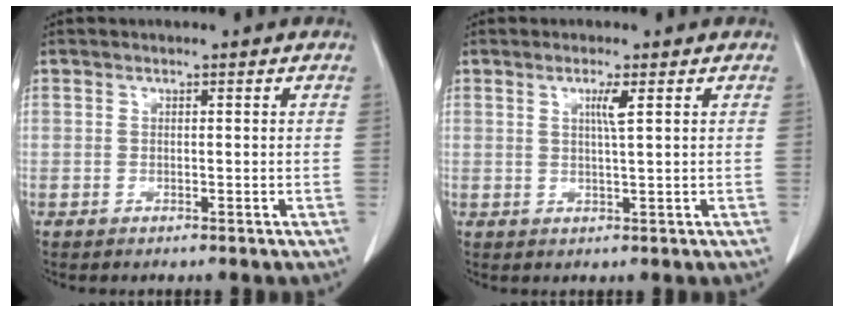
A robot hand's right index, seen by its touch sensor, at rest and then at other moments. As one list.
[{"total": 2.4, "force": [0.9, -0.4, 2.1], "torque": [-0.041, -0.003, 0.017]}]